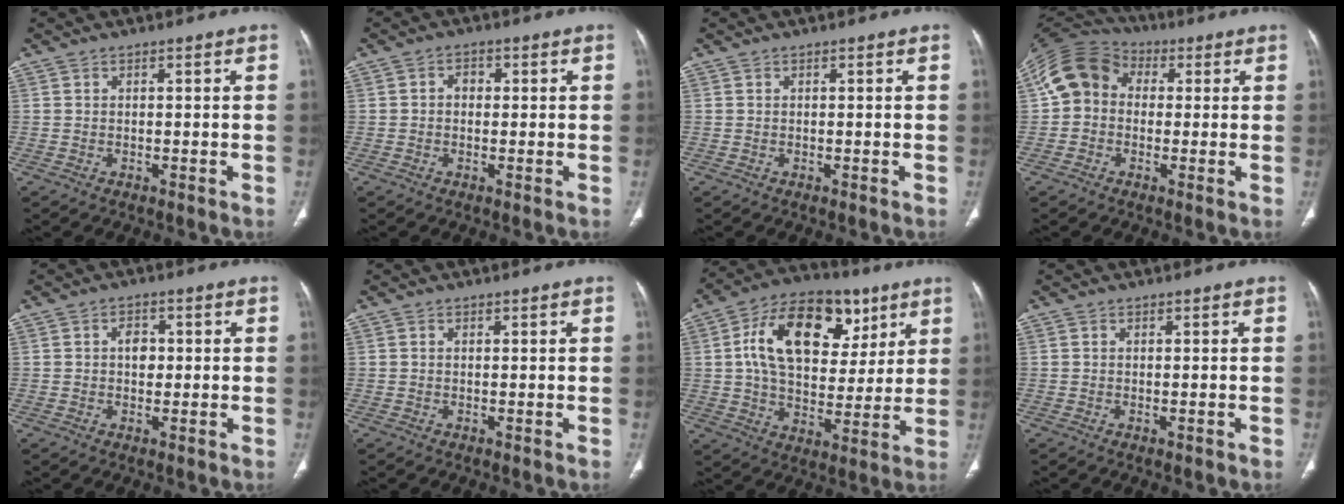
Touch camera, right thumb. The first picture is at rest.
{"total": 2.2, "force": [0.1, 1.8, 1.3], "torque": [-0.012, 0.009, -0.002]}
{"total": 0.0}
{"total": 11.3, "force": [0.8, 9.5, 6.0], "torque": [-0.106, 0.034, 0.000]}
{"total": 3.3, "force": [0.2, 2.4, 2.3], "torque": [-0.023, 0.004, 0.001]}
{"total": 0.0}
{"total": 21.5, "force": [7.2, 13.6, 15.1], "torque": [-0.215, -0.002, 0.113]}
{"total": 0.7, "force": [-0.3, 0.2, 0.6], "torque": [-0.011, -0.004, -0.002]}